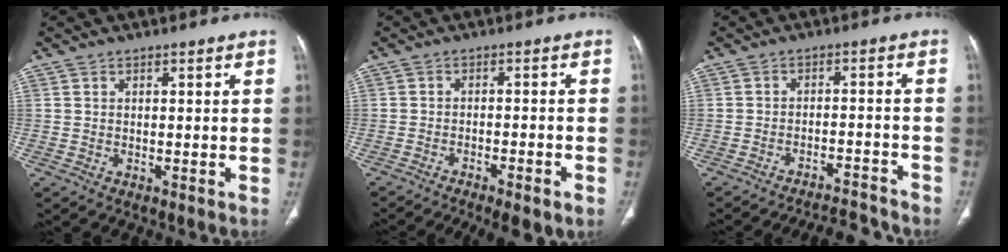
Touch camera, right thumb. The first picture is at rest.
{"total": 11.6, "force": [-8.4, 3.3, 7.4], "torque": [-0.112, 0.026, -0.118]}
{"total": 9.7, "force": [-9.4, 1.3, 1.8], "torque": [-0.028, 0.060, -0.131]}